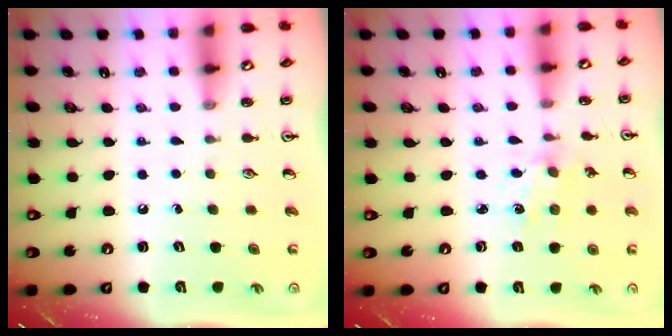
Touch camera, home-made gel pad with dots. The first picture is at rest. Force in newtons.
{"total": 1.3, "press": 1.3, "slide": 0.3}